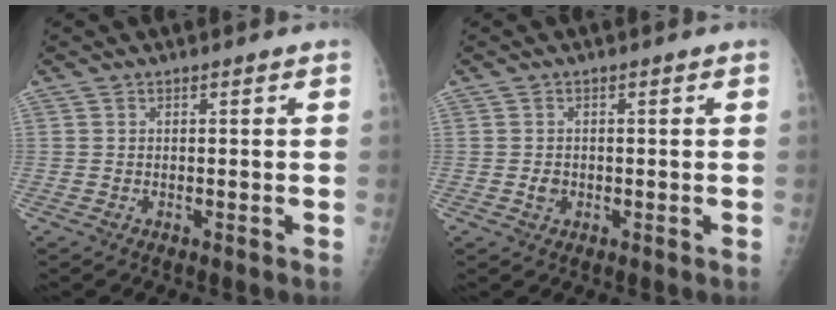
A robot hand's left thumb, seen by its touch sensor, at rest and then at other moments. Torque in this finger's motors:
{"motor_torque": [0.62, 0.24, 0.37, 0.20, -0.02]}